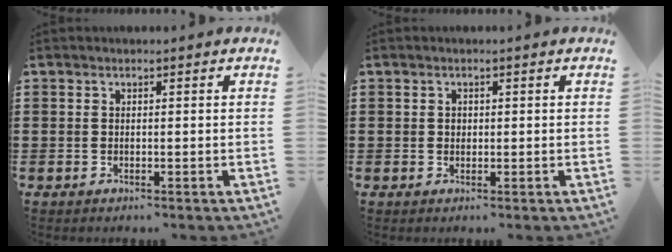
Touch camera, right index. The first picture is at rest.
{"total": 0.6, "force": [0.1, 0.5, 0.3], "torque": [-0.007, 0.002, 0.003]}